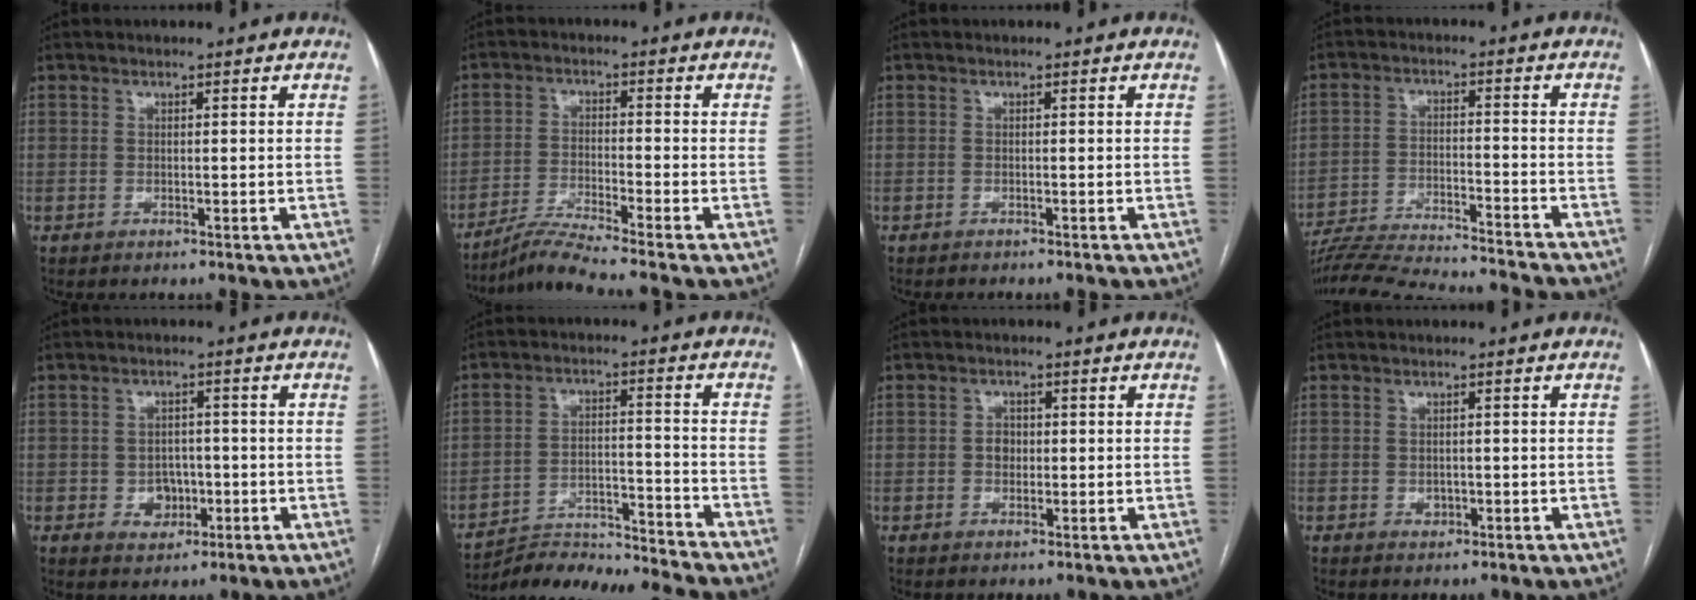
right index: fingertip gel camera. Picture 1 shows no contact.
{"total": 6.9, "force": [-6.0, -2.2, 2.4], "torque": [-0.049, -0.026, -0.113]}
{"total": 2.4, "force": [-2.2, 0.1, 0.9], "torque": [-0.014, -0.001, -0.027]}
{"total": 22.6, "force": [-21.2, 1.3, 7.7], "torque": [-0.135, -0.033, -0.306]}
{"total": 4.5, "force": [-1.1, 3.7, 2.4], "torque": [-0.033, 0.011, -0.008]}
{"total": 14.3, "force": [-14.0, -1.7, 2.1], "torque": [-0.036, 0.011, -0.229]}
{"total": 2.1, "force": [-0.1, 1.7, 1.2], "torque": [-0.018, 0.005, -0.001]}
{"total": 1.3, "force": [-0.3, 1.0, 0.6], "torque": [-0.011, 0.001, -0.001]}